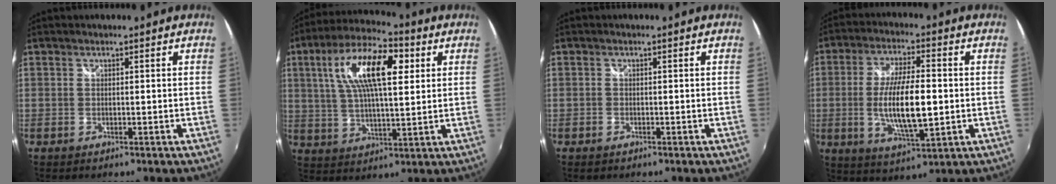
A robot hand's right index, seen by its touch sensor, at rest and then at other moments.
{"total": 15.9, "force": [5.1, 5.9, 13.9], "torque": [-0.256, 0.027, 0.083]}
{"total": 1.0, "force": [-0.6, 0.7, 0.4], "torque": [-0.008, -0.001, -0.010]}
{"total": 12.9, "force": [-1.3, 3.8, 12.3], "torque": [-0.234, -0.009, -0.018]}